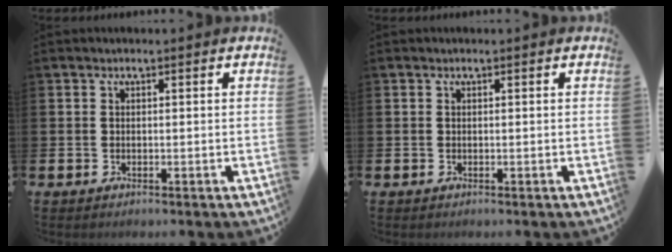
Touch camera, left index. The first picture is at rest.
{"total": 0.0}